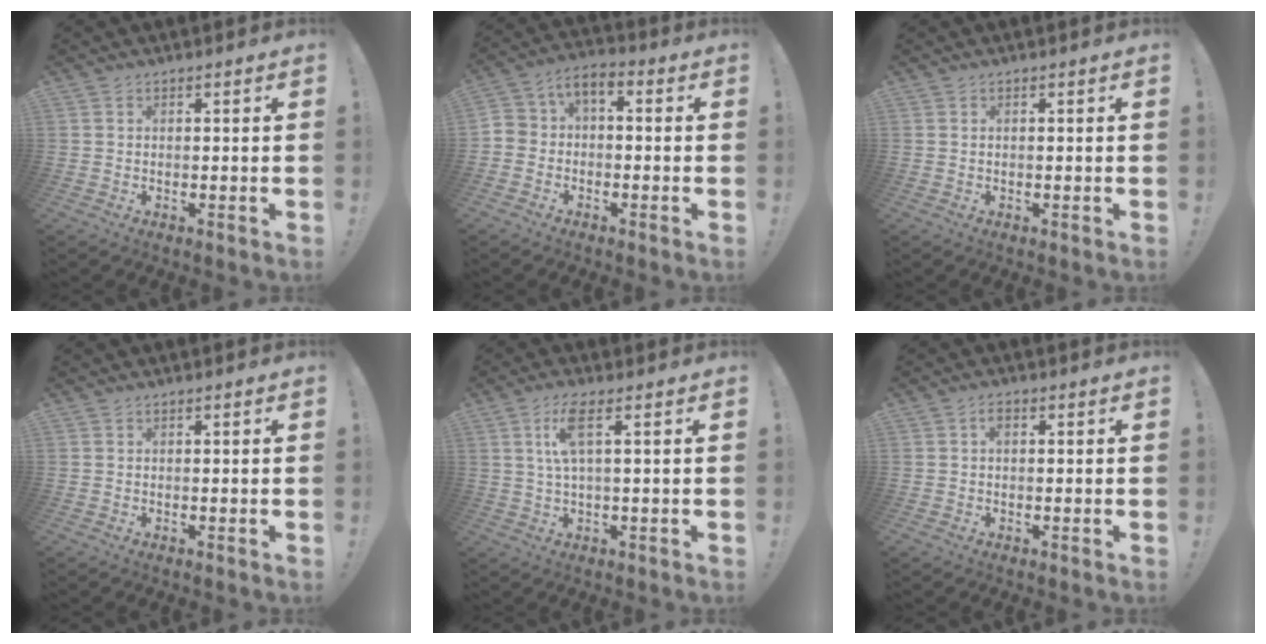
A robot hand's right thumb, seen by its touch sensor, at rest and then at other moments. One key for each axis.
{"total": 4.9, "fx": -2.8, "fy": 3.5, "fz": 2.1, "tx": -0.042, "ty": 0.022, "tz": -0.049}
{"total": 0.0}
{"total": 0.0}
{"total": 7.3, "fx": 2.4, "fy": 1.6, "fz": 6.7, "tx": -0.127, "ty": 0.002, "tz": 0.042}
{"total": 1.5, "fx": 0.4, "fy": 0.8, "fz": 1.2, "tx": -0.019, "ty": 0.002, "tz": 0.004}